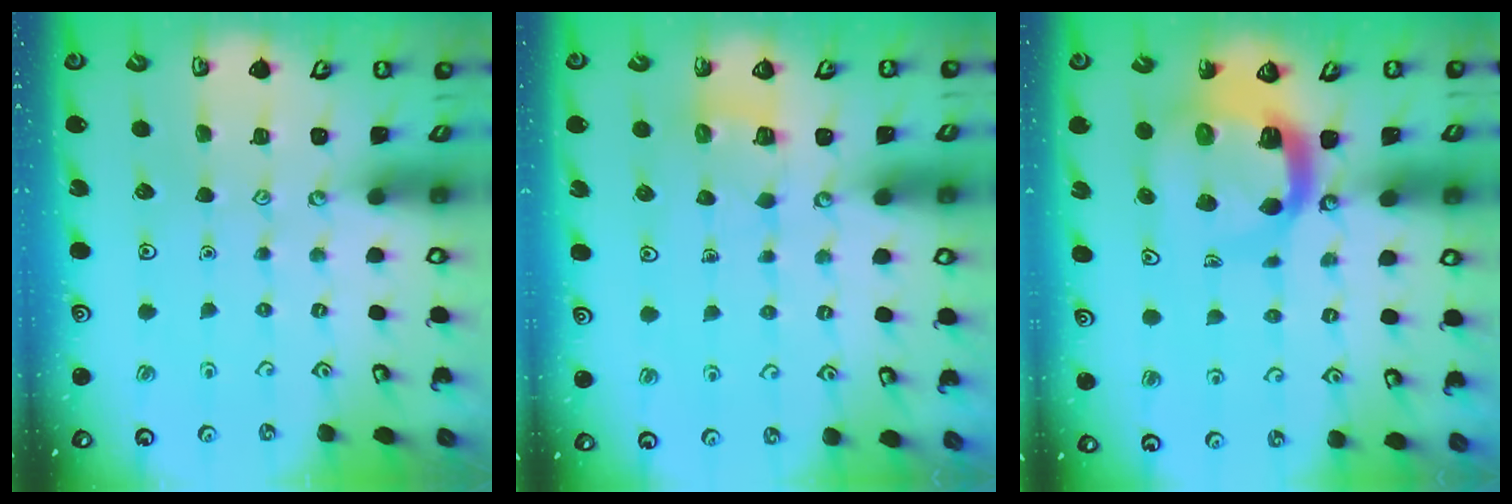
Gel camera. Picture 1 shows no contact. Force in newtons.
{"total": 2.5, "press": 2.5, "slide": 0.1}
{"total": 10.0, "press": 9.9, "slide": 1.3}